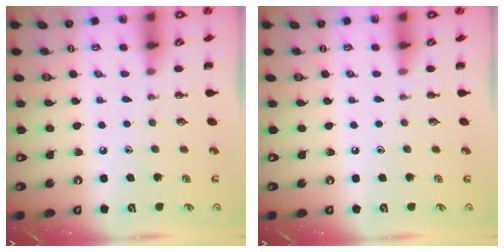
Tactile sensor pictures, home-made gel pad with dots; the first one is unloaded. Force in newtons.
{"total": 0.0}